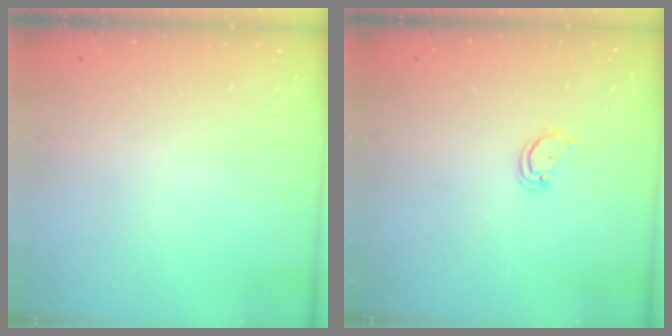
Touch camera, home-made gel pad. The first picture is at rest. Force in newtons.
{"total": 2.1, "press": 2.1, "slide": 0.2}